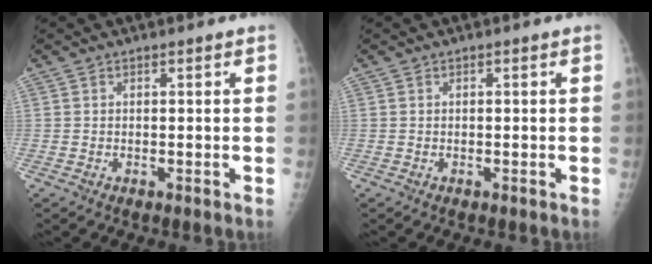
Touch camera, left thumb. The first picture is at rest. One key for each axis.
{"total": 0.0}